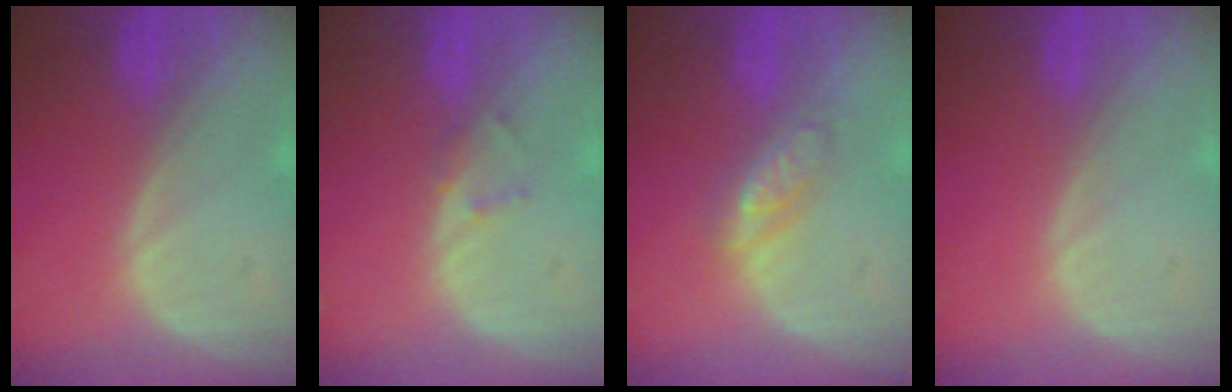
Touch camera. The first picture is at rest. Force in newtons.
{"total": 1.3, "press": 1.1, "slide": 0.8}
{"total": 3.8, "press": 3.7, "slide": 0.3}
{"total": 0.0}